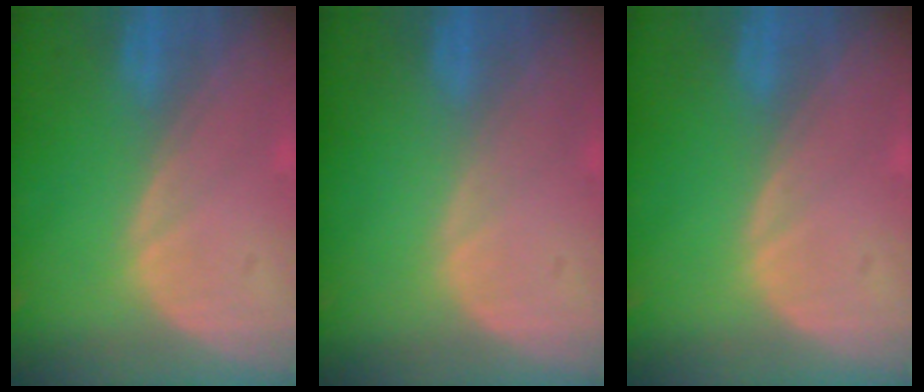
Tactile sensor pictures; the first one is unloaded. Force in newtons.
{"total": 0.0}
{"total": 0.0}